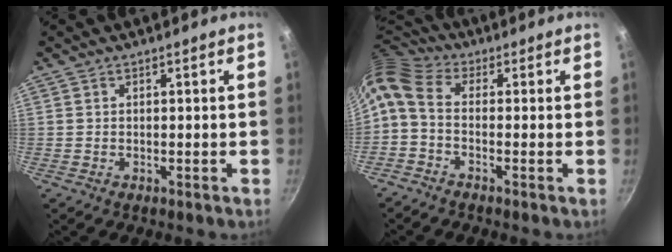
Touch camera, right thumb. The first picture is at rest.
{"total": 8.1, "force": [0.1, 5.0, 6.4], "torque": [-0.138, 0.029, -0.016]}